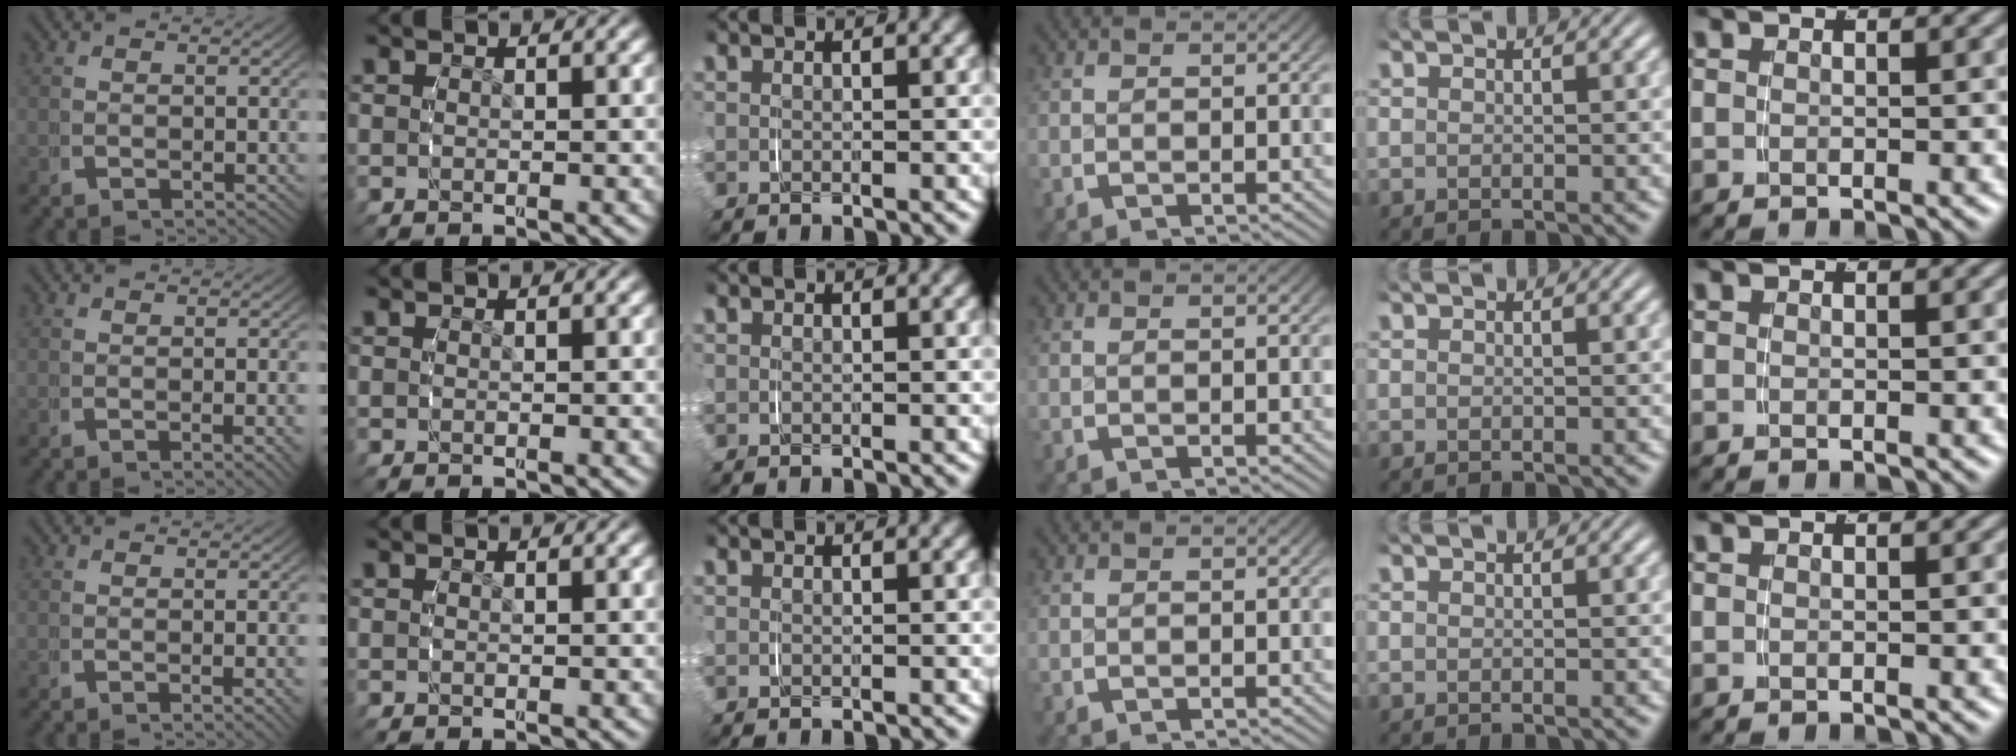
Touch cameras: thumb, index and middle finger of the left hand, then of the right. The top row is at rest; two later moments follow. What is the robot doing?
{"motion": "grasp_and_lifting", "object": "measuring cup"}